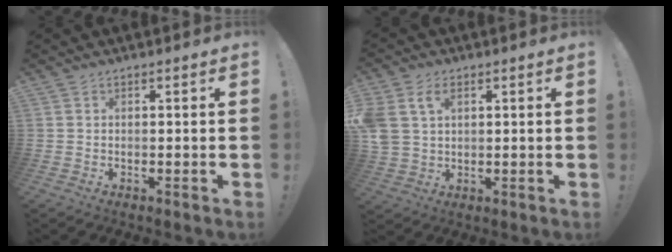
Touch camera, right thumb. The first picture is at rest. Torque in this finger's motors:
{"motor_torque": [0.26, 0.29, 0.66, 0.45, 0.12]}